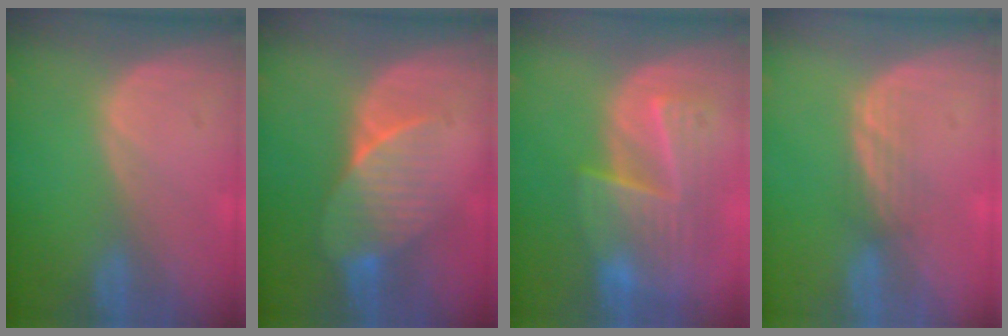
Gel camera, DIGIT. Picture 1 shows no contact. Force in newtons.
{"total": 7.2, "press": 6.6, "slide": 2.8}
{"total": 9.5, "press": 8.4, "slide": 4.5}
{"total": 2.3, "press": 2.2, "slide": 0.5}